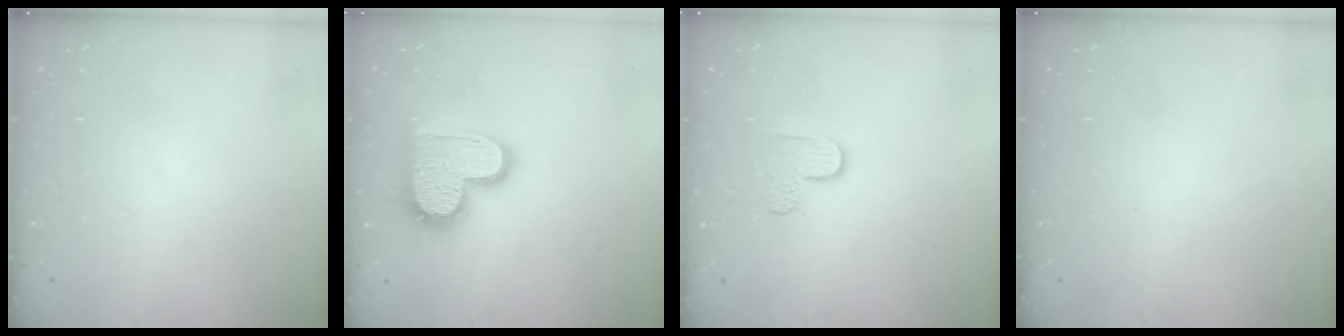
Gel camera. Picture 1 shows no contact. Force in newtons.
{"total": 16.0, "press": 16.0, "slide": 1.1}
{"total": 5.9, "press": 5.8, "slide": 0.6}
{"total": 0.0}